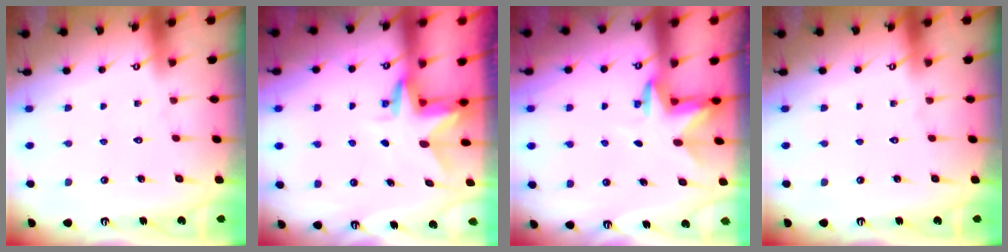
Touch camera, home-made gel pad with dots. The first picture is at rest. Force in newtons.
{"total": 2.9, "press": 2.9, "slide": 0.2}
{"total": 3.3, "press": 3.3, "slide": 0.4}
{"total": 0.0}